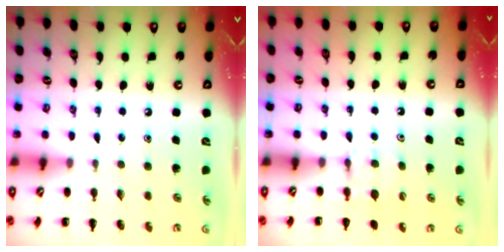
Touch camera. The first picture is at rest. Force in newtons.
{"total": 4.8, "press": 4.5, "slide": 1.5}